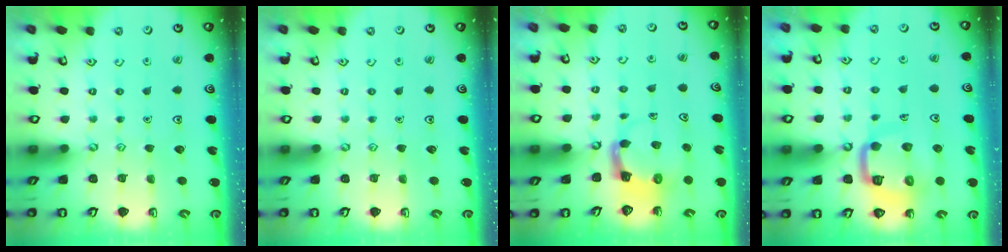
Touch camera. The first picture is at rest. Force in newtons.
{"total": 0.0}
{"total": 3.7, "press": 3.6, "slide": 0.6}
{"total": 11.8, "press": 11.7, "slide": 1.4}